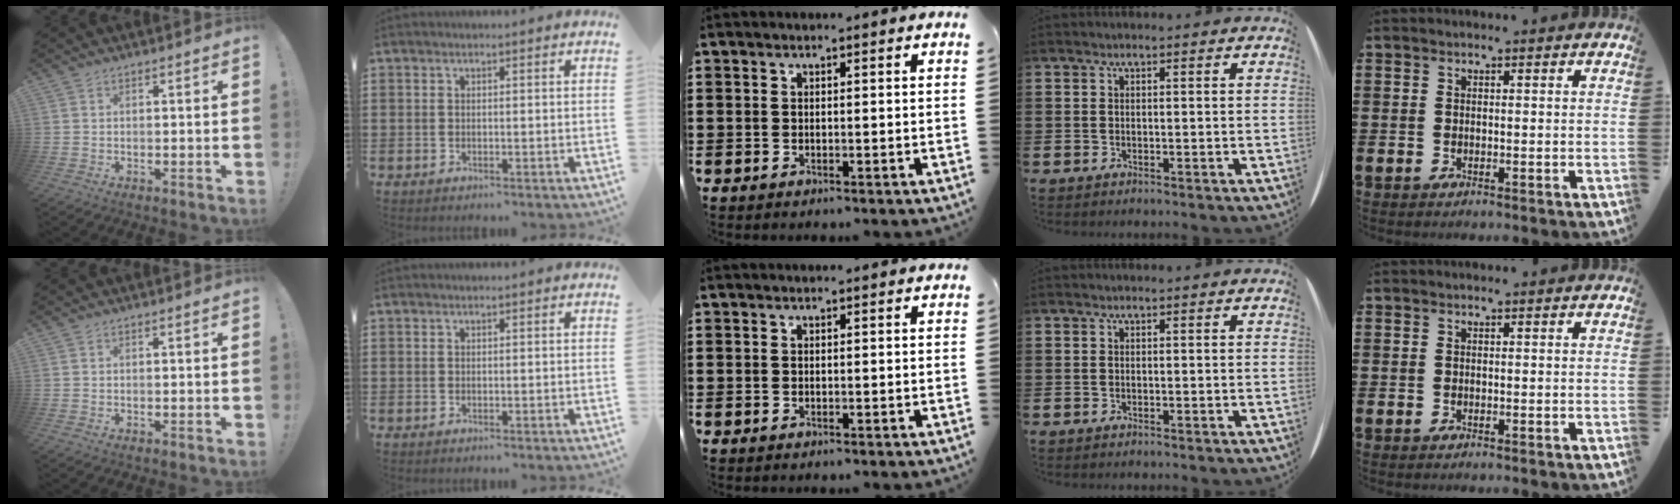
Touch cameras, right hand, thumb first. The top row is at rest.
{}